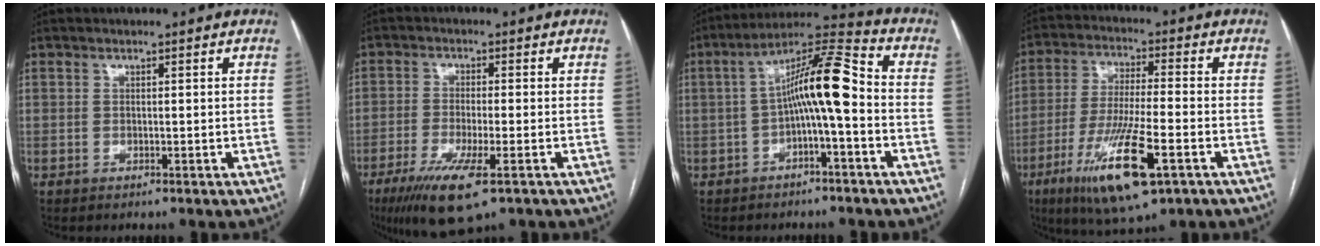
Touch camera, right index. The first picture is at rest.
{"total": 10.0, "force": [-5.6, 1.6, 8.1], "torque": [-0.145, -0.026, -0.093]}
{"total": 10.9, "force": [-1.1, 1.2, 10.8], "torque": [-0.183, 0.036, -0.021]}
{"total": 15.0, "force": [-6.9, 2.1, 13.1], "torque": [-0.257, -0.031, -0.118]}